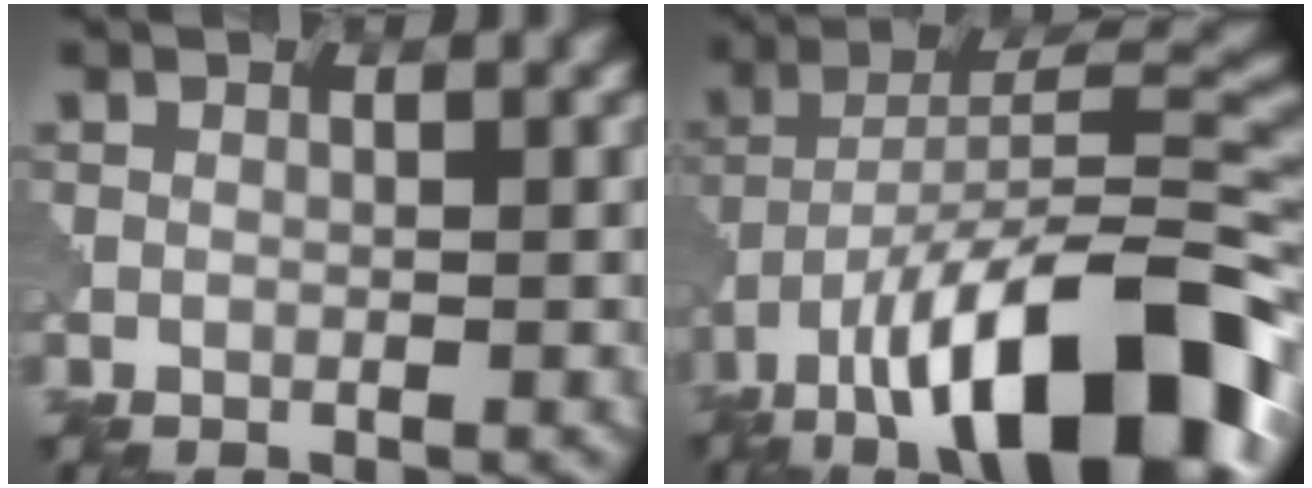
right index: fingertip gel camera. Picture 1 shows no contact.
{"total": 15.4, "force": [-9.6, 4.7, 11.1], "torque": [-0.167, 0.020, -0.156]}